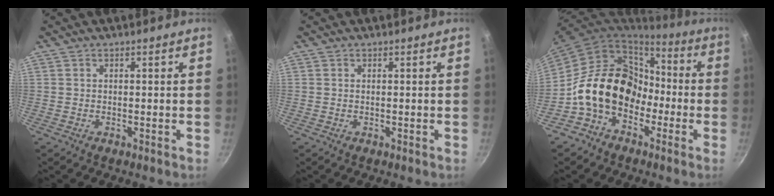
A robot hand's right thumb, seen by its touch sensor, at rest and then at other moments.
{"total": 0.0}
{"total": 17.7, "force": [-4.1, 13.5, 10.6], "torque": [-0.141, 0.067, -0.079]}